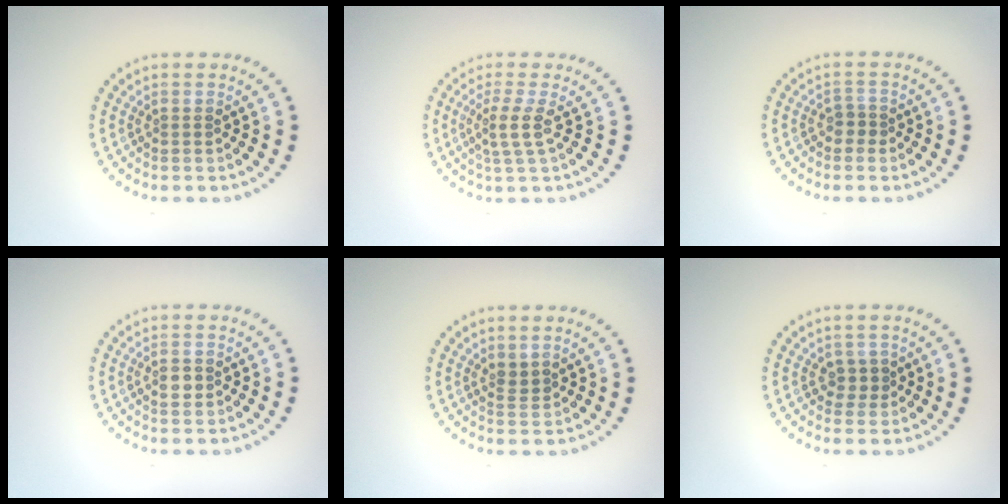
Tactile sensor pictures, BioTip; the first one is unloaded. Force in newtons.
{"total": 2.2, "press": 1.7, "slide": 1.5}
{"total": 1.3, "press": 1.0, "slide": 0.7}
{"total": 1.3, "press": 1.3, "slide": 0.2}
{"total": 1.3, "press": 1.0, "slide": 0.8}
{"total": 1.7, "press": 1.5, "slide": 0.9}